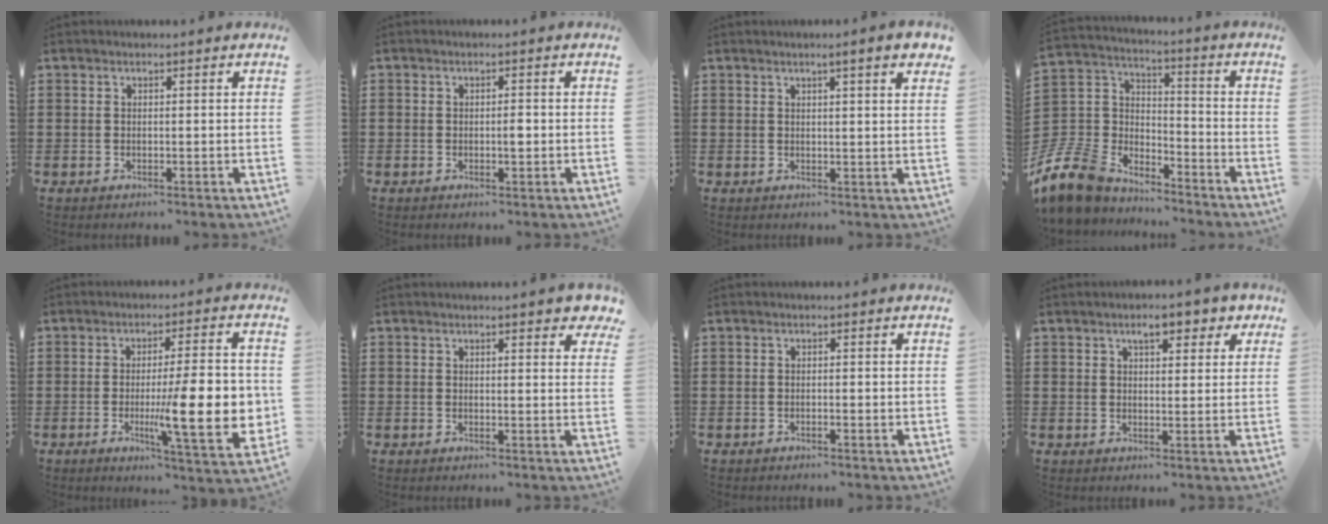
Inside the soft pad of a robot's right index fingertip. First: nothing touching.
{"total": 1.7, "force": [-0.3, 0.7, 1.5], "torque": [-0.027, 0.001, -0.007]}
{"total": 2.8, "force": [1.9, -0.1, 2.1], "torque": [-0.044, 0.002, 0.032]}
{"total": 9.5, "force": [-7.6, 5.1, 2.5], "torque": [-0.104, 0.003, -0.157]}
{"total": 14.6, "force": [-1.7, 2.9, 14.2], "torque": [-0.215, -0.019, -0.030]}
{"total": 2.3, "force": [1.9, 0.6, 1.1], "torque": [-0.017, 0.005, 0.034]}
{"total": 0.7, "force": [-0.4, 0.0, 0.6], "torque": [-0.011, -0.004, -0.006]}
{"total": 4.5, "force": [2.9, 1.7, 3.1], "torque": [-0.051, 0.005, 0.046]}